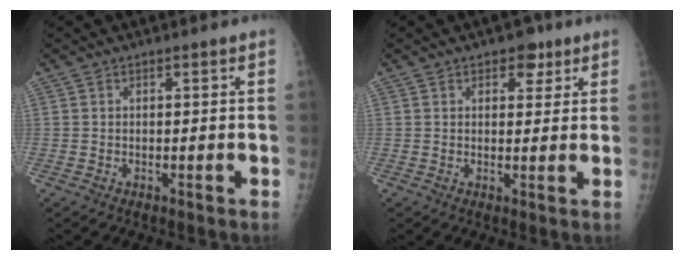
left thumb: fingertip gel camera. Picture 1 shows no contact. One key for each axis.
{"total": 4.0, "fx": 2.3, "fy": 2.6, "fz": 2.1, "tx": -0.003, "ty": -0.008, "tz": 0.027}